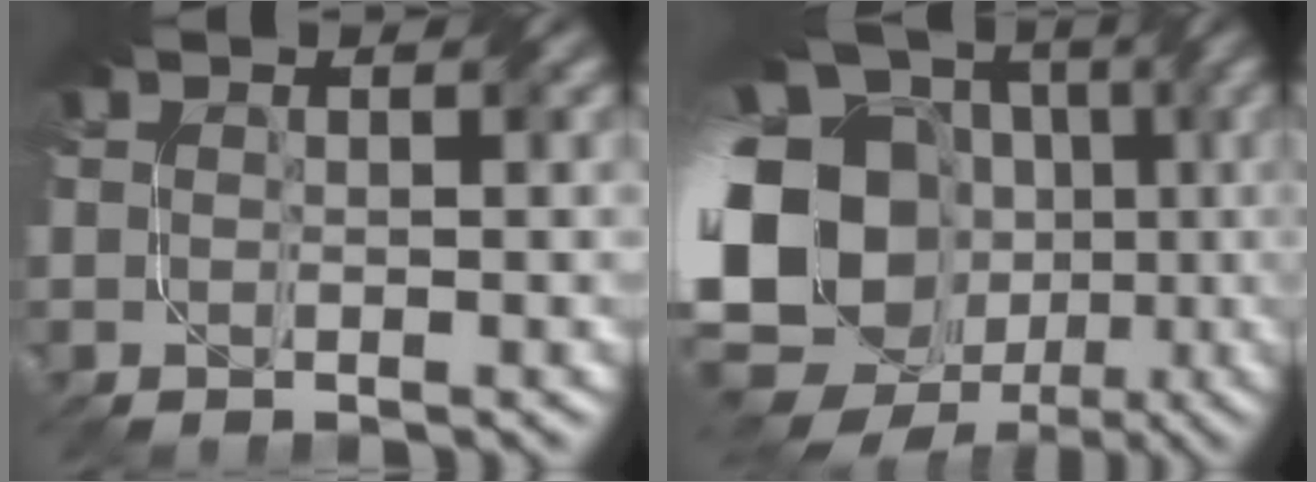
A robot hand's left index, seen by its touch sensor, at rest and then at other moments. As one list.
[{"total": 22.4, "force": [-2.6, 18.7, 12.0], "torque": [-0.224, -0.002, -0.085]}]